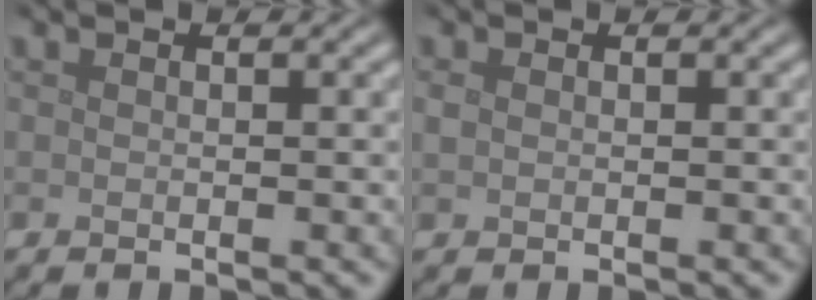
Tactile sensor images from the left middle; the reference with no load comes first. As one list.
[{"total": 0.7, "force": [0.1, 0.6, 0.4], "torque": [-0.010, 0.000, 0.002]}]